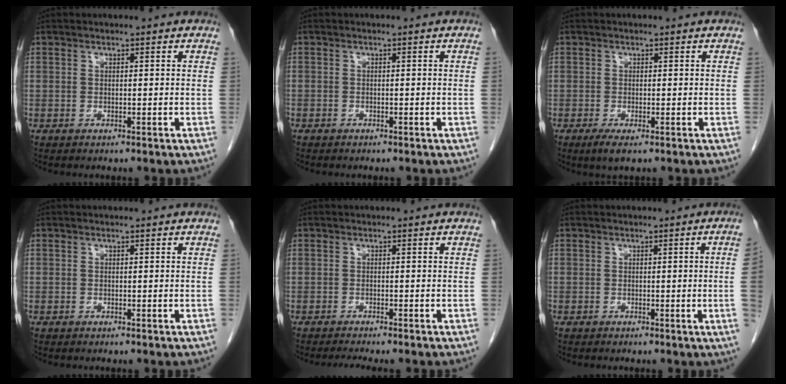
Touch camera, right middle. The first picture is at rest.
{"total": 0.0}
{"total": 2.2, "force": [-1.2, 0.5, 1.8], "torque": [-0.033, -0.006, -0.019]}
{"total": 0.0}
{"total": 3.3, "force": [-2.9, -0.1, 1.6], "torque": [-0.018, -0.005, -0.041]}
{"total": 3.1, "force": [-0.3, -1.4, 2.8], "torque": [-0.032, -0.004, -0.001]}